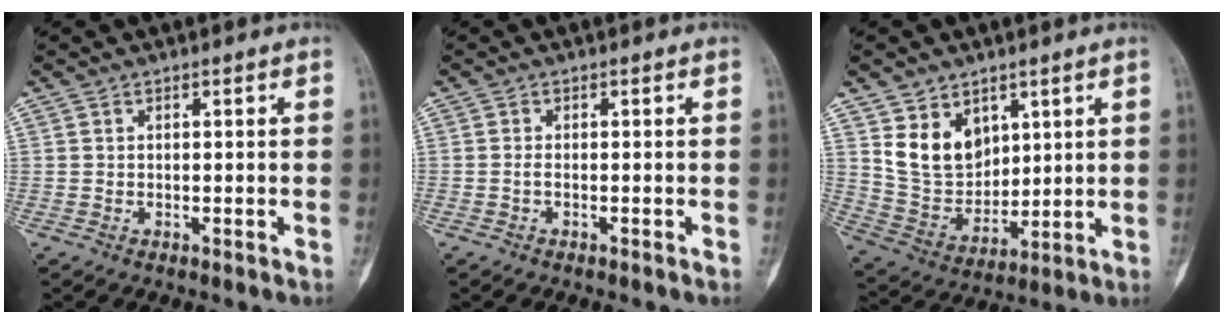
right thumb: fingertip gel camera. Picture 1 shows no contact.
{"total": 0.5, "force": [-0.1, 0.2, 0.5], "torque": [-0.007, 0.002, -0.004]}
{"total": 11.4, "force": [5.2, 8.4, 5.8], "torque": [-0.070, -0.038, 0.118]}